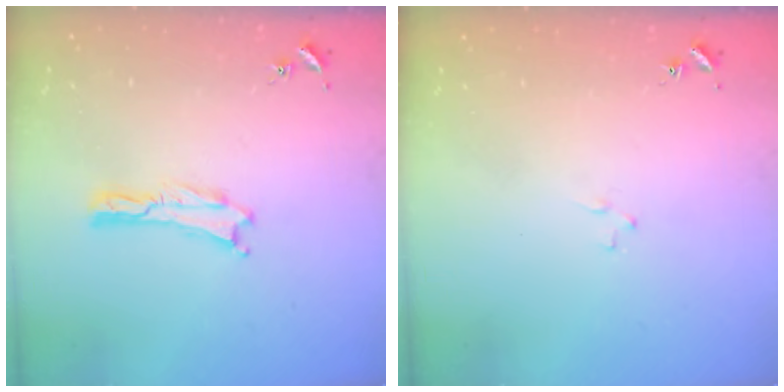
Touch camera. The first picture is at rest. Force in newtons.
{"total": 1.2, "press": 1.2, "slide": 0.2}